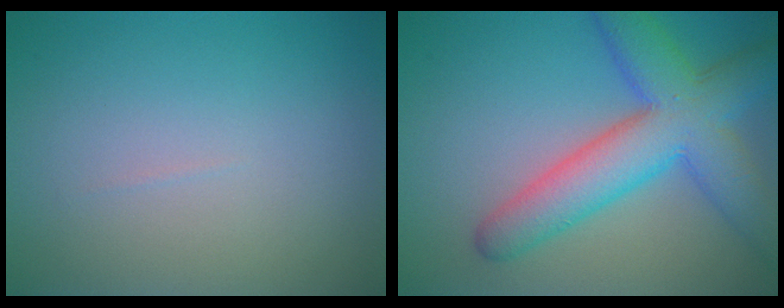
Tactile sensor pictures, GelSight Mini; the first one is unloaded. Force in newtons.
{"total": 8.3, "press": 8.3, "slide": 0.3}